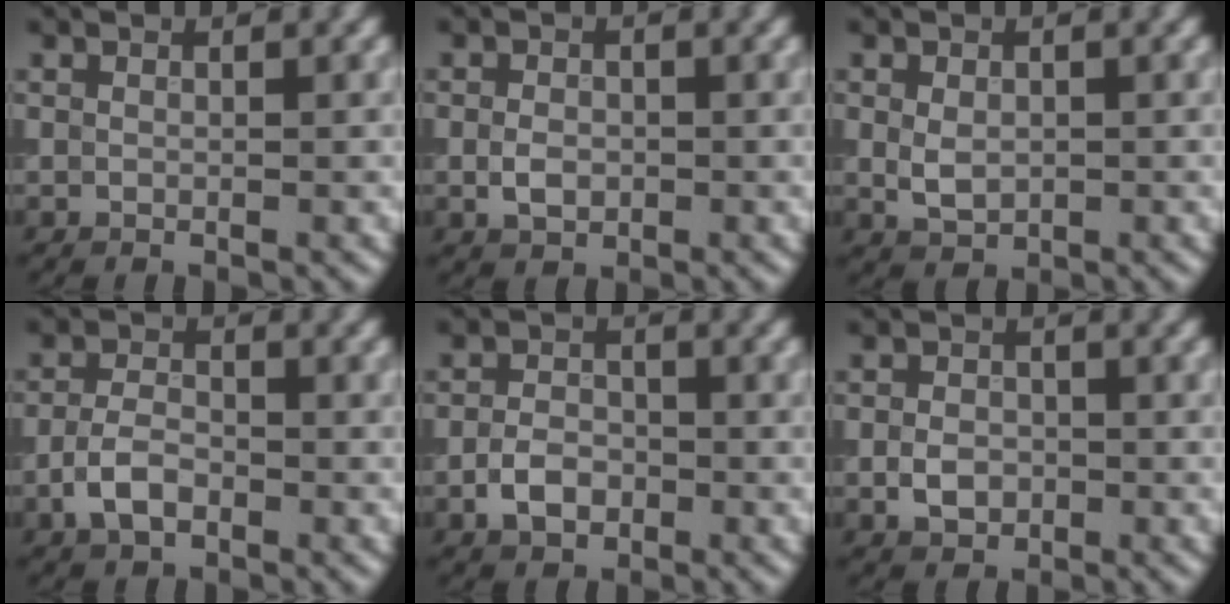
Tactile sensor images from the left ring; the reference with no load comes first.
{"total": 2.1, "force": [-0.4, 1.5, 1.4], "torque": [-0.026, -0.001, -0.010]}
{"total": 2.3, "force": [0.0, 1.7, 1.5], "torque": [-0.030, -0.002, 0.002]}
{"total": 3.2, "force": [-1.5, 1.8, 2.2], "torque": [-0.041, 0.004, -0.035]}
{"total": 3.0, "force": [-1.3, 2.0, 1.8], "torque": [-0.028, 0.004, -0.029]}
{"total": 2.5, "force": [-0.7, 1.9, 1.5], "torque": [-0.024, -0.001, -0.017]}